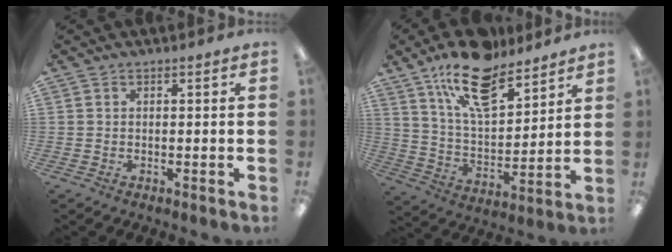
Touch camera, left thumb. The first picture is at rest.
{"total": 17.5, "force": [12.6, 7.2, 9.8], "torque": [-0.167, -0.063, 0.218]}